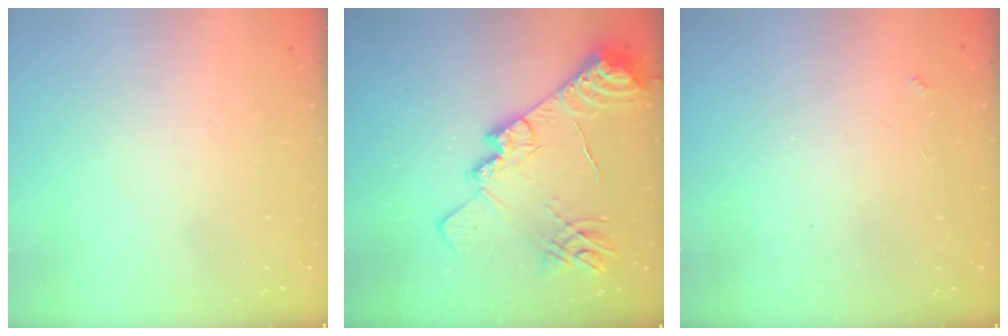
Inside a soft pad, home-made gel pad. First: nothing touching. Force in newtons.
{"total": 20.1, "press": 20.0, "slide": 1.4}
{"total": 2.2, "press": 2.2, "slide": 0.4}